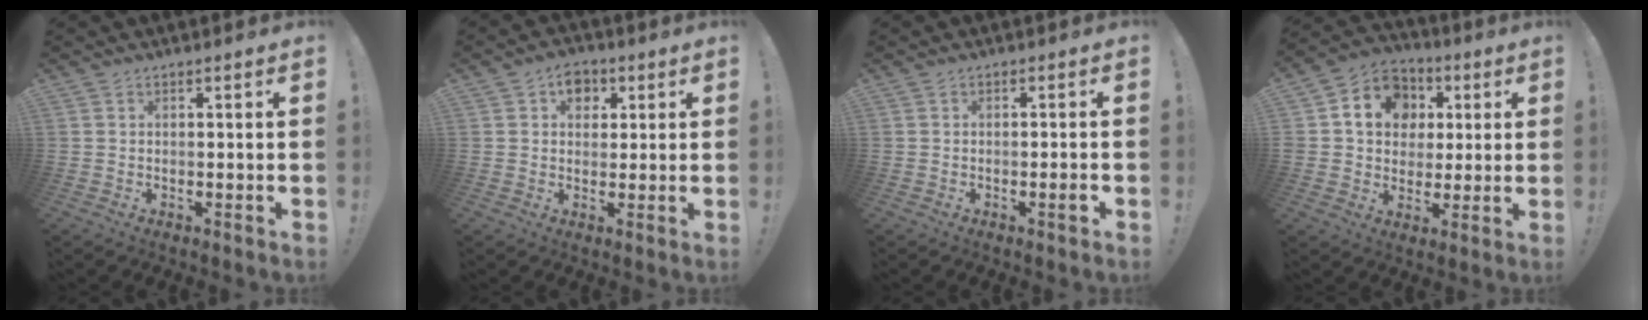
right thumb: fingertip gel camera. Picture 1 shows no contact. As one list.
[{"total": 5.9, "force": [2.2, 4.8, 2.6], "torque": [-0.024, -0.006, 0.039]}, {"total": 2.3, "force": [-0.9, 0.0, 2.1], "torque": [-0.025, -0.003, -0.018]}, {"total": 13.5, "force": [3.2, 11.6, 6.2], "torque": [-0.083, -0.003, 0.065]}]